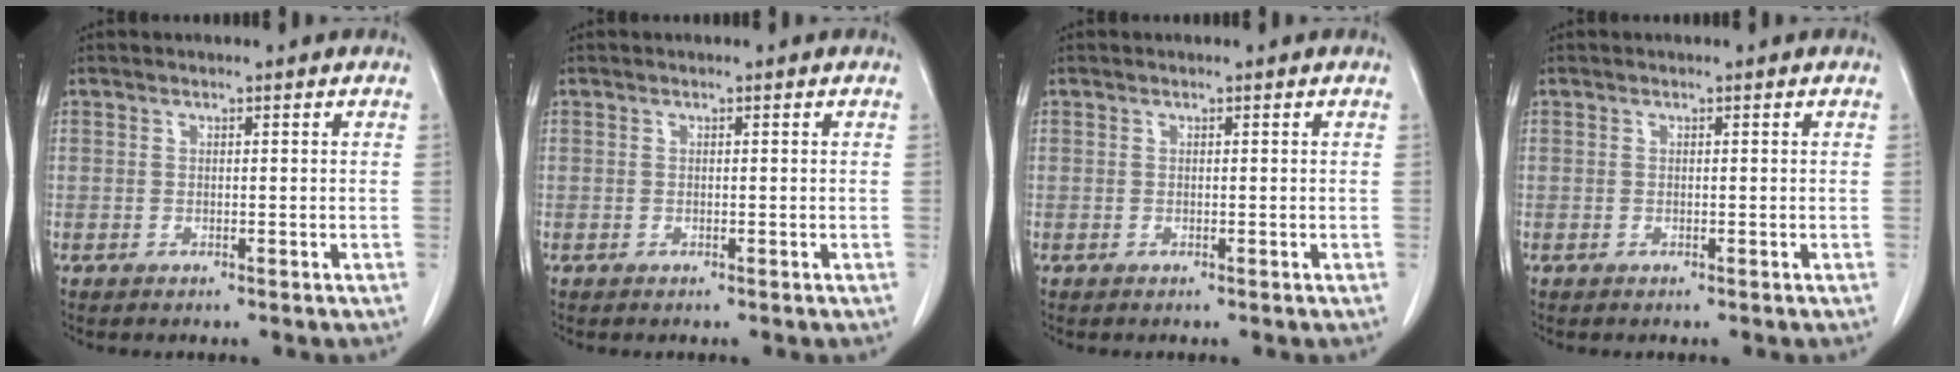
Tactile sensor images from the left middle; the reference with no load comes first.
{"total": 0.0}
{"total": 0.0}
{"total": 0.0}